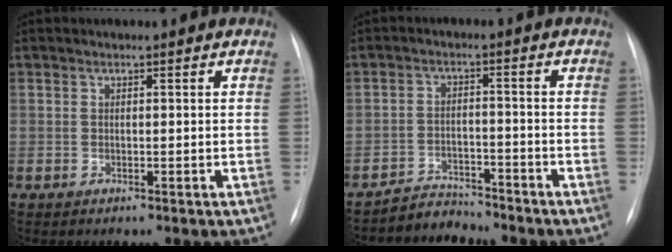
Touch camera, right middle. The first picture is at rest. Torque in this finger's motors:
{"motor_torque": [0.15, -0.26, -0.02, 0.00]}